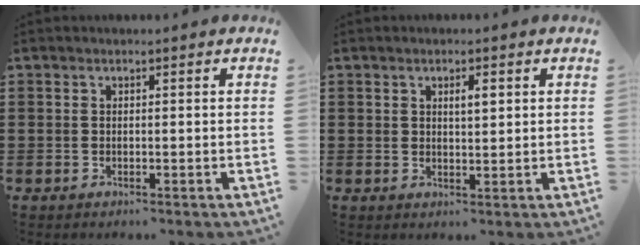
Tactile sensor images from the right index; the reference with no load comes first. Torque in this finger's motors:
{"motor_torque": [0.13, 0.11, 0.13, 0.01]}